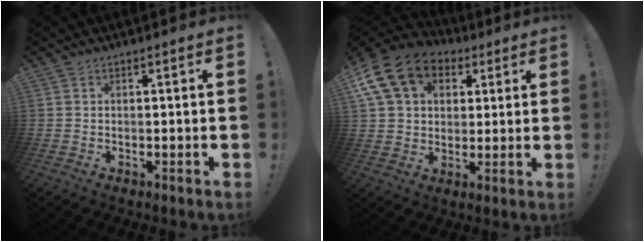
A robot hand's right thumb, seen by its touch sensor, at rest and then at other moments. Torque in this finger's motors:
{"motor_torque": [1.05, 2.72, 0.61, -0.33, 0.42]}